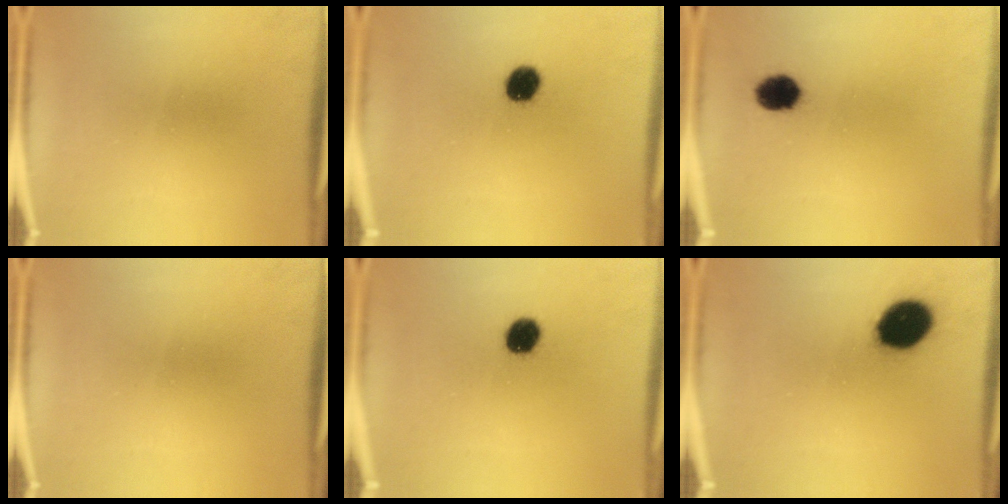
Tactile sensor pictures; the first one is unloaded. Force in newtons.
{"total": 5.9}
{"total": 5.0}
{"total": 0.0}
{"total": 5.9}
{"total": 12.4}